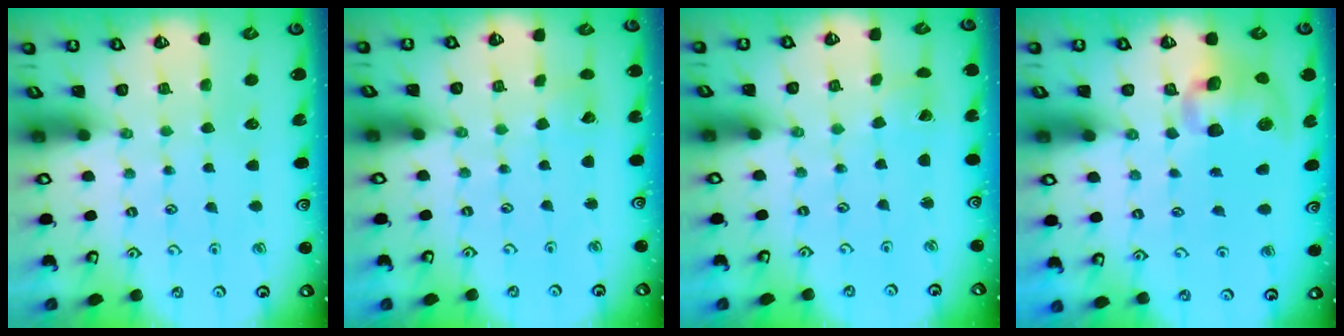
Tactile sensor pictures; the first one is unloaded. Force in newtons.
{"total": 3.1, "press": 3.1, "slide": 0.5}
{"total": 1.5, "press": 1.5, "slide": 0.0}
{"total": 13.9, "press": 13.8, "slide": 1.9}